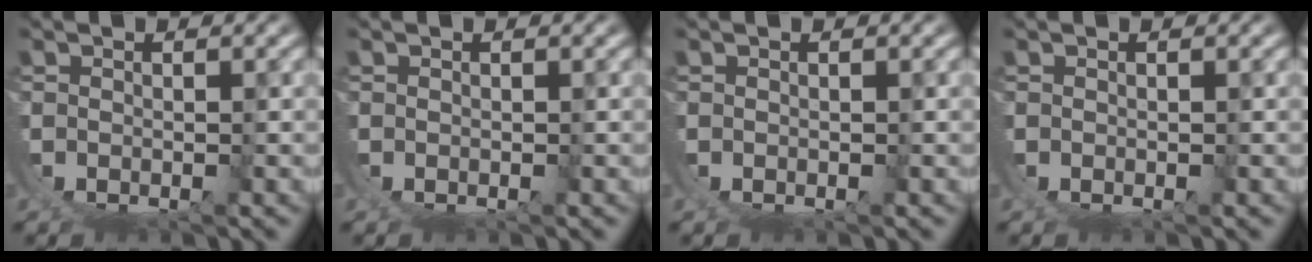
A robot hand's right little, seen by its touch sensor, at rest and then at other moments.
{"total": 0.0}
{"total": 0.0}
{"total": 0.0}